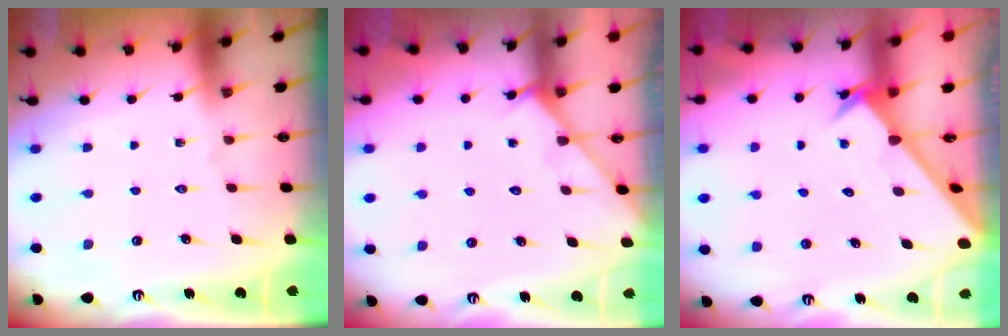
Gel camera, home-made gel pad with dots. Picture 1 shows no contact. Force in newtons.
{"total": 3.3, "press": 3.3, "slide": 0.2}
{"total": 2.4, "press": 2.4, "slide": 0.2}